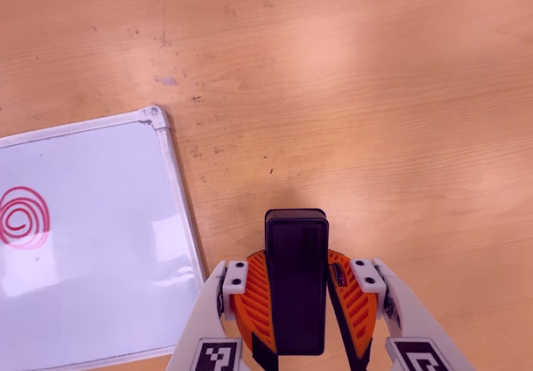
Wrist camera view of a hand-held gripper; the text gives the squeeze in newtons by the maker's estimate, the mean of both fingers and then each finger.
{"total": 8.9, "left": 7.7, "right": 10.0}